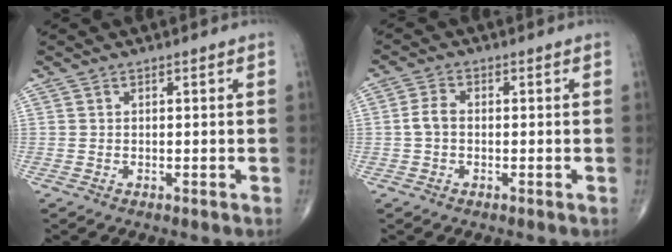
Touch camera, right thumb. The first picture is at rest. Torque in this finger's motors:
{"motor_torque": [0.00, 0.00, 0.16, -0.09, 0.09]}